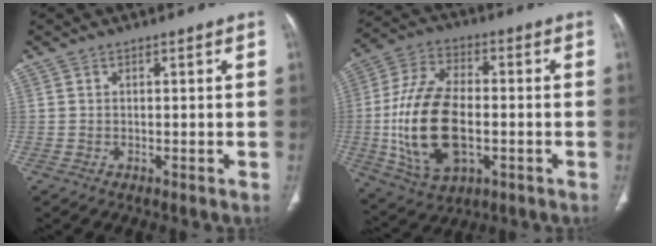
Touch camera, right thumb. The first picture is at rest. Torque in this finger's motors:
{"motor_torque": [1.63, 3.38, 1.96, -0.44, 0.67]}